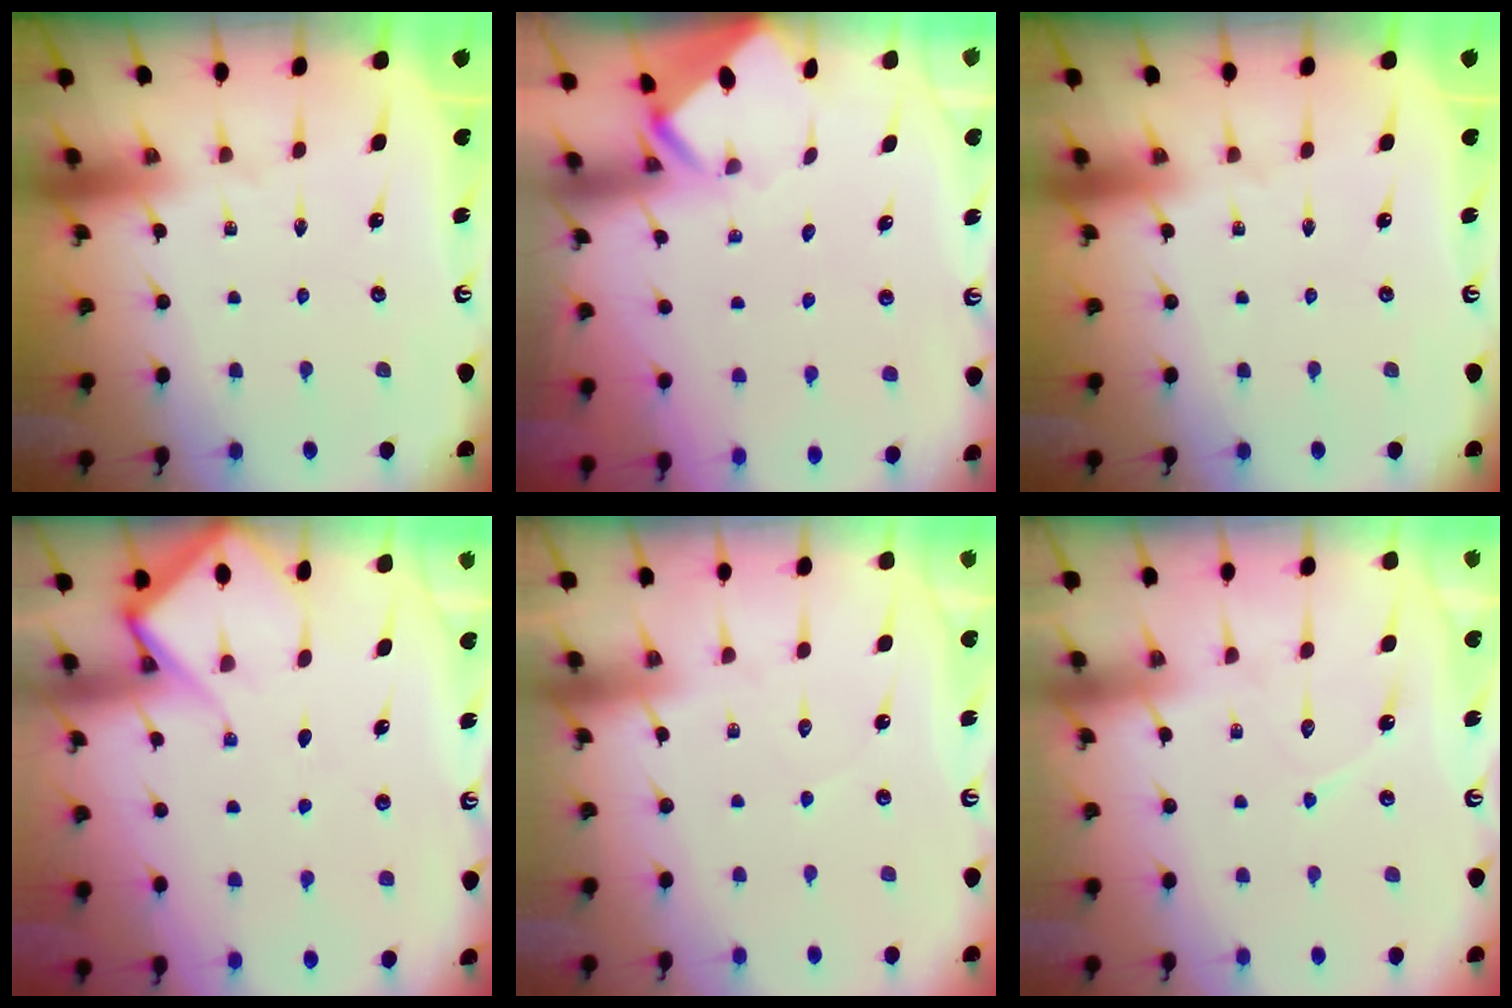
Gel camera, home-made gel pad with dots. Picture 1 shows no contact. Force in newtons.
{"total": 2.9, "press": 2.9, "slide": 0.1}
{"total": 0.0}
{"total": 7.4, "press": 7.4, "slide": 0.8}
{"total": 4.6, "press": 4.5, "slide": 0.5}
{"total": 7.3, "press": 7.2, "slide": 0.8}